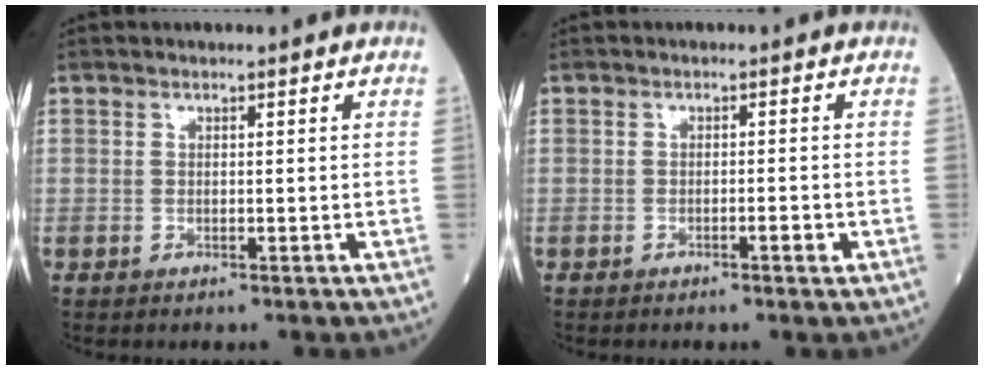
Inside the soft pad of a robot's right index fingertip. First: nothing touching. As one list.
[{"total": 1.6, "force": [-0.9, 0.2, 1.3], "torque": [-0.020, 0.001, -0.014]}]